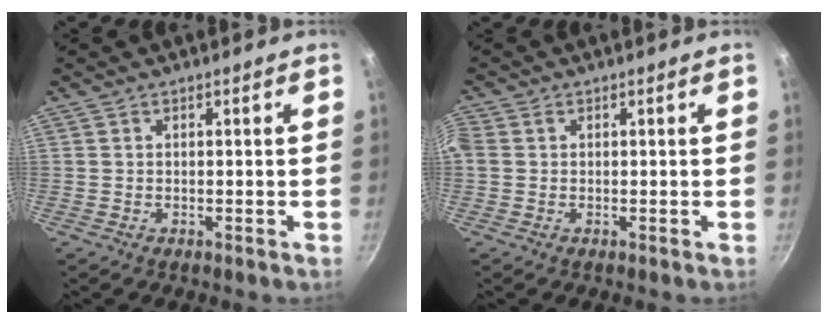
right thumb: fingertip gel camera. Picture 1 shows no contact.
{"total": 1.7, "force": [0.2, 1.4, 0.9], "torque": [-0.021, 0.004, -0.002]}